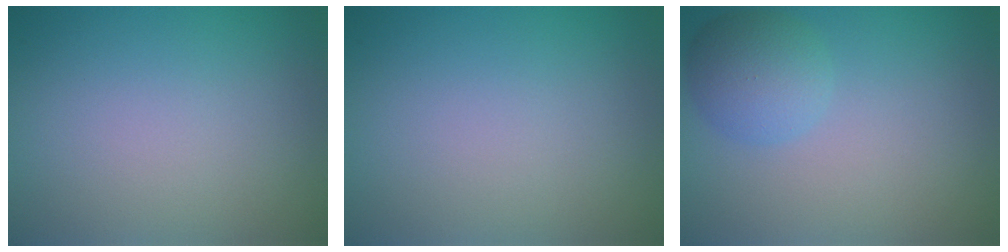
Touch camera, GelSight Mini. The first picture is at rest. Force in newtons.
{"total": 0.0}
{"total": 3.6, "press": 3.6, "slide": 0.1}